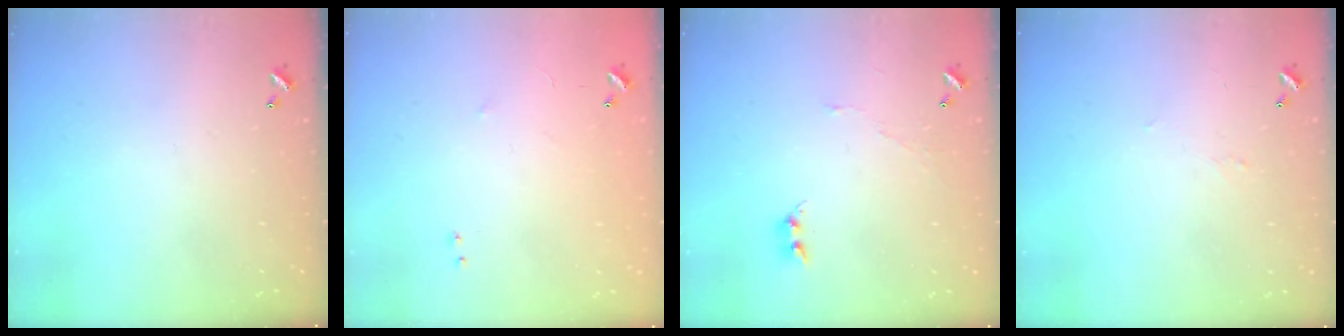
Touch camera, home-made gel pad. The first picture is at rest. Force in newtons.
{"total": 7.4, "press": 7.3, "slide": 0.7}
{"total": 4.7, "press": 4.7, "slide": 0.3}
{"total": 0.9, "press": 0.7, "slide": 0.5}